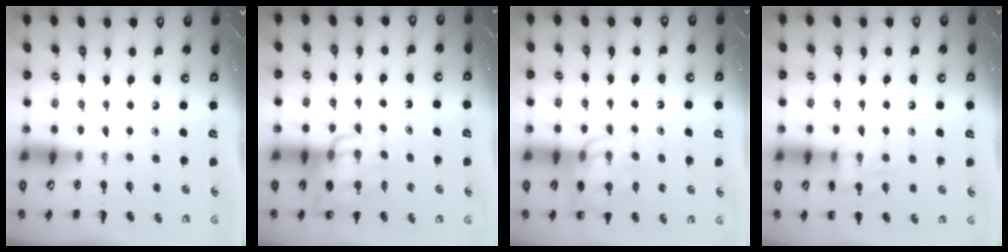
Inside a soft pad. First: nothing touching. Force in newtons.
{"total": 13.6, "press": 13.2, "slide": 3.4}
{"total": 12.6, "press": 12.1, "slide": 3.4}
{"total": 11.2, "press": 11.2, "slide": 0.8}